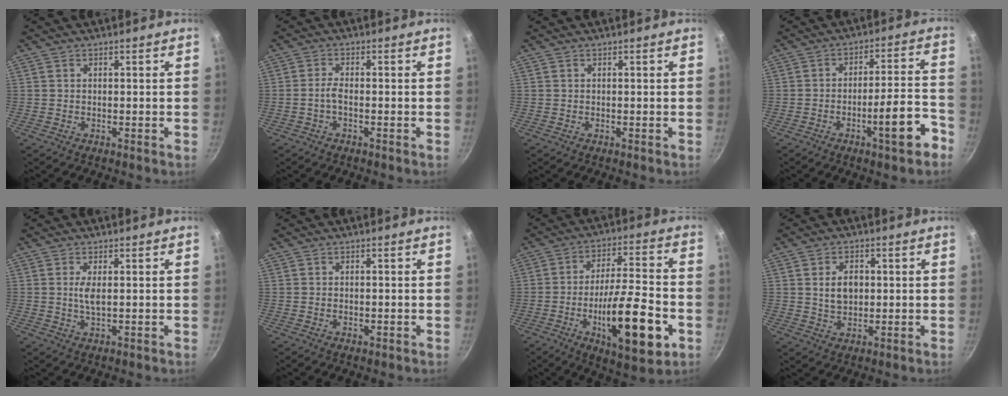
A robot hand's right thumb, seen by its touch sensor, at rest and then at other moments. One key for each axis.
{"total": 2.3, "fx": -0.9, "fy": 0.9, "fz": 2.0, "tx": -0.045, "ty": 0.012, "tz": -0.023}
{"total": 0.0}
{"total": 10.8, "fx": -5.6, "fy": 2.3, "fz": 9.0, "tx": -0.112, "ty": 0.051, "tz": -0.076}
{"total": 2.7, "fx": 0.4, "fy": 0.9, "fz": 2.6, "tx": -0.055, "ty": -0.002, "tz": 0.009}
{"total": 1.2, "fx": -0.3, "fy": 0.8, "fz": 0.9, "tx": -0.013, "ty": 0.001, "tz": -0.006}
{"total": 19.7, "fx": -6.2, "fy": 6.1, "fz": 17.6, "tx": -0.267, "ty": 0.027, "tz": -0.092}
{"total": 5.6, "fx": 0.8, "fy": 4.0, "fz": 4.0, "tx": -0.053, "ty": -0.002, "tz": 0.016}